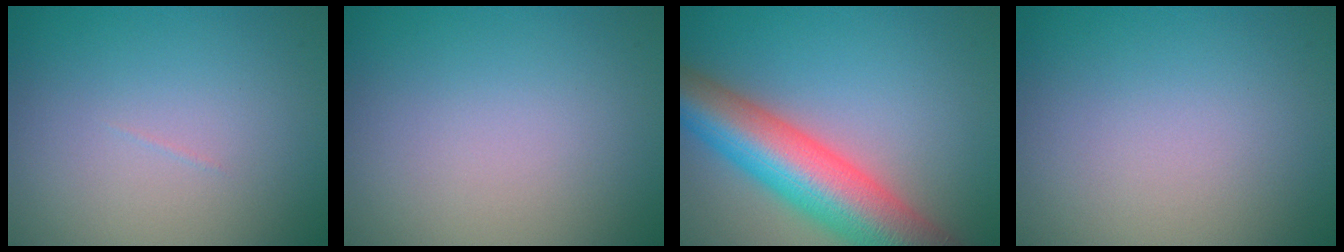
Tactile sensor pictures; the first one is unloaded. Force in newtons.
{"total": 0.0}
{"total": 11.3, "press": 11.3, "slide": 0.6}
{"total": 0.0}